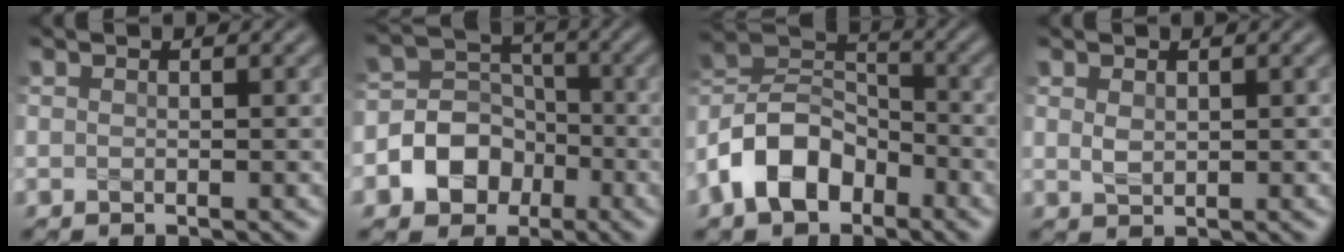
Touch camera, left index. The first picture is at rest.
{"total": 6.6, "force": [-2.6, 5.6, 2.5], "torque": [-0.028, 0.007, -0.076]}
{"total": 7.6, "force": [-4.2, 4.9, 4.1], "torque": [-0.081, 0.008, -0.096]}
{"total": 1.3, "force": [0.5, 0.9, 0.9], "torque": [-0.021, -0.002, 0.013]}